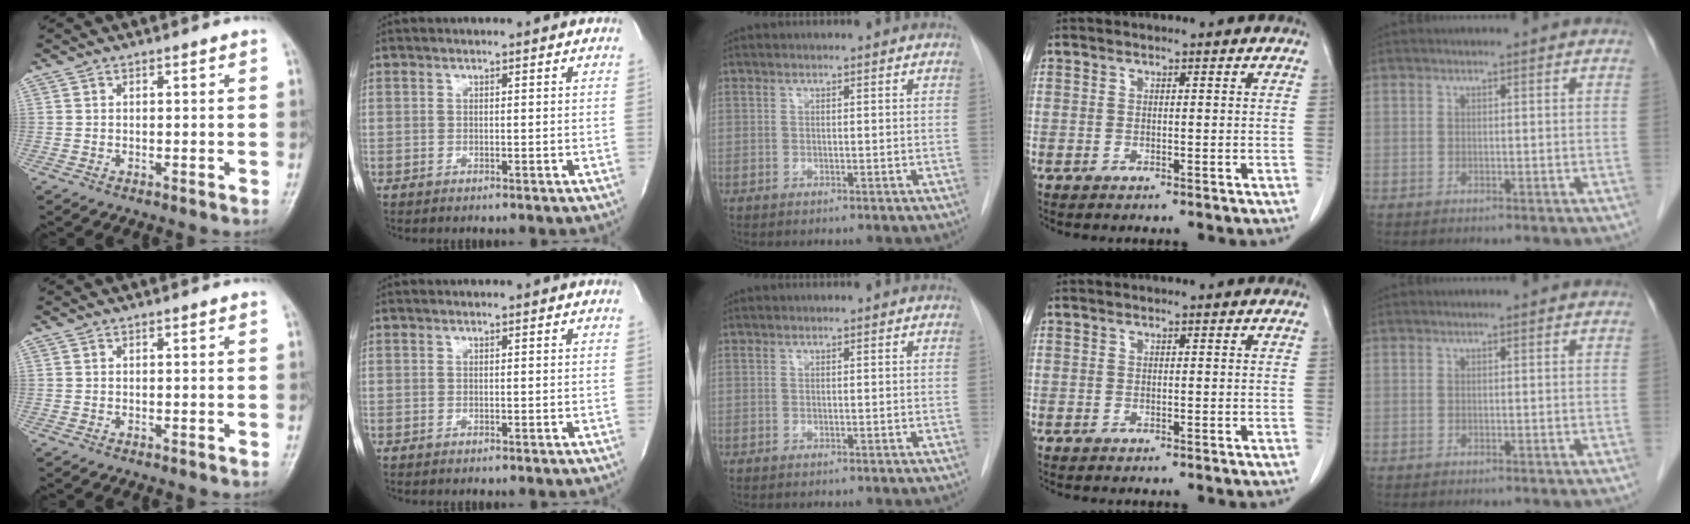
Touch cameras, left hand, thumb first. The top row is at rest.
{}